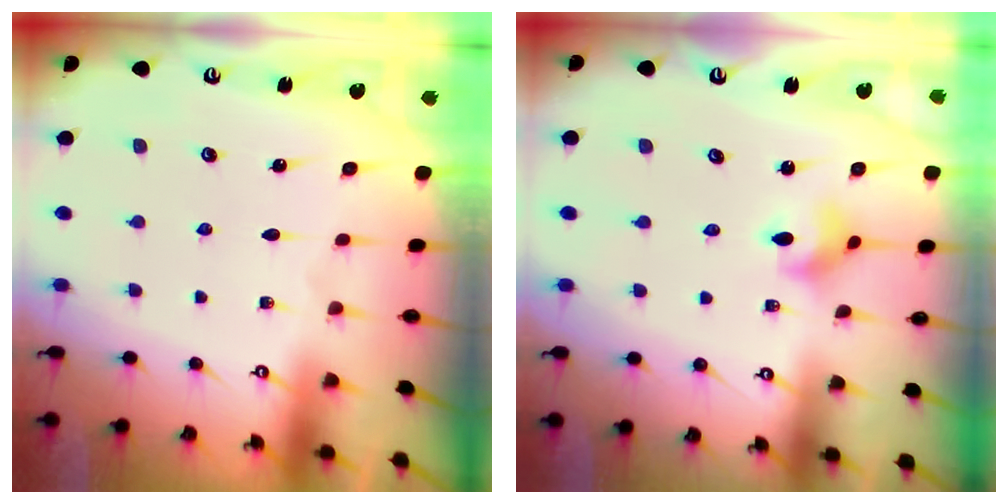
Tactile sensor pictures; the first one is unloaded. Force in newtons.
{"total": 3.8, "press": 3.7, "slide": 0.6}